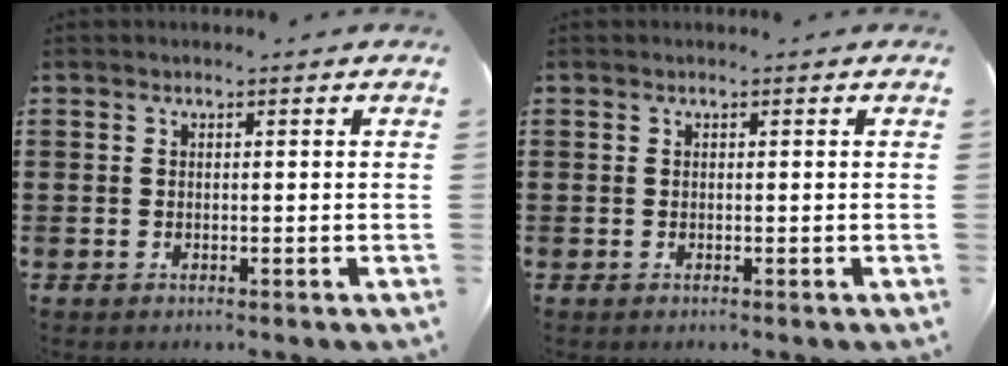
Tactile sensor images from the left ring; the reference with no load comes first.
{"total": 0.0}